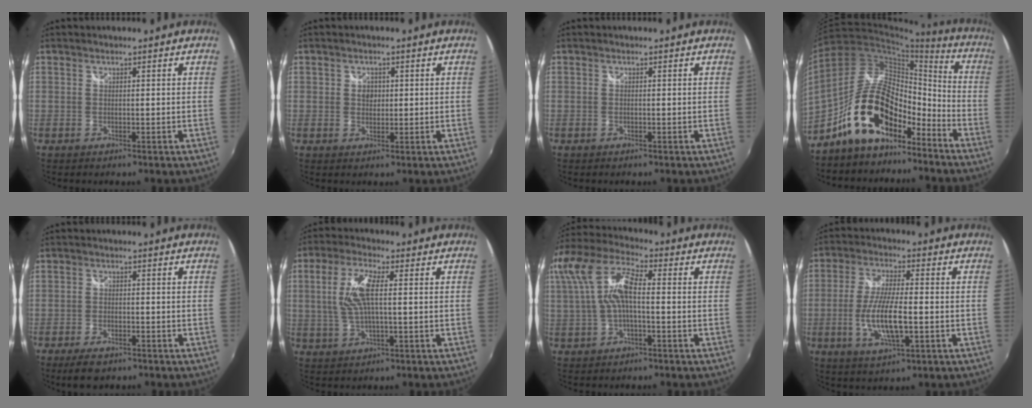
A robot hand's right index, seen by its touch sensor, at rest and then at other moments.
{"total": 2.1, "force": [0.3, 1.9, 0.8], "torque": [-0.009, 0.003, 0.003]}
{"total": 0.0}
{"total": 16.8, "force": [-11.3, 7.8, 9.7], "torque": [-0.186, 0.027, -0.197]}
{"total": 4.9, "force": [-3.5, 2.0, 2.8], "torque": [-0.069, -0.012, -0.059]}
{"total": 8.3, "force": [0.7, 2.5, 7.8], "torque": [-0.161, 0.006, 0.017]}
{"total": 12.5, "force": [1.1, 4.7, 11.5], "torque": [-0.218, 0.012, 0.021]}
{"total": 10.5, "force": [-2.3, 2.9, 9.8], "torque": [-0.196, -0.010, -0.042]}